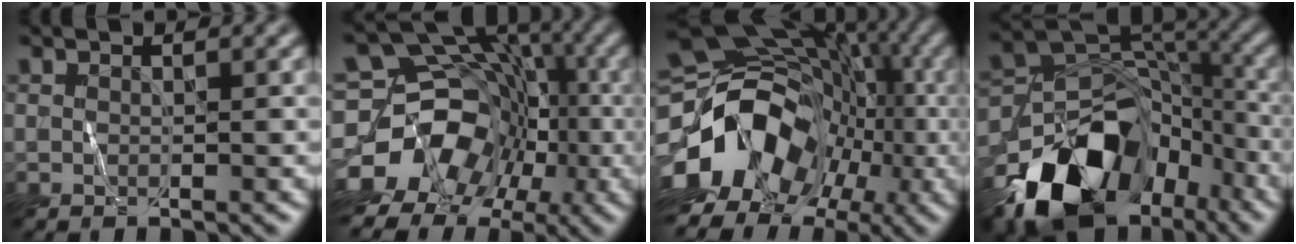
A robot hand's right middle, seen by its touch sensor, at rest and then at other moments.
{"total": 15.1, "force": [-6.9, 12.1, 6.0], "torque": [-0.101, -0.014, -0.120]}
{"total": 14.7, "force": [-4.4, 10.9, 8.7], "torque": [-0.166, -0.022, -0.074]}
{"total": 13.9, "force": [-8.6, 8.3, 7.1], "torque": [-0.140, -0.011, -0.147]}